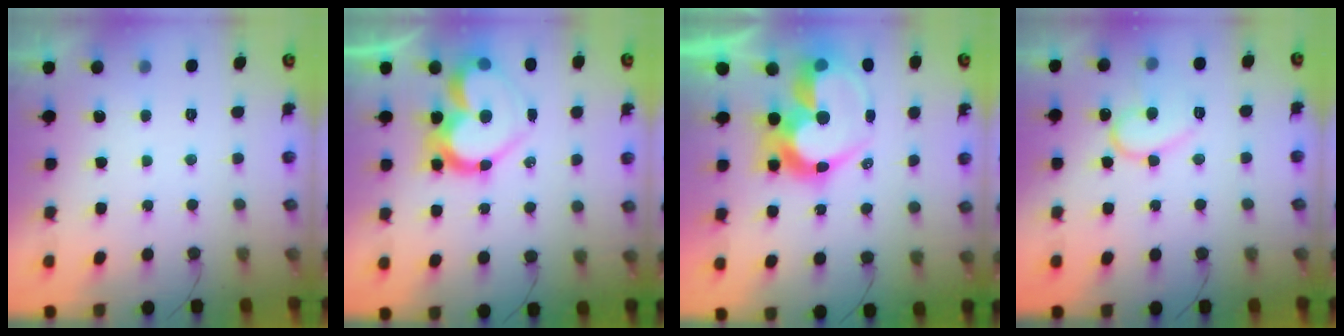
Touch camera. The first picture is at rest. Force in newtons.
{"total": 17.6, "press": 17.6, "slide": 1.3}
{"total": 17.9, "press": 17.5, "slide": 3.5}
{"total": 12.1, "press": 12.0, "slide": 0.9}